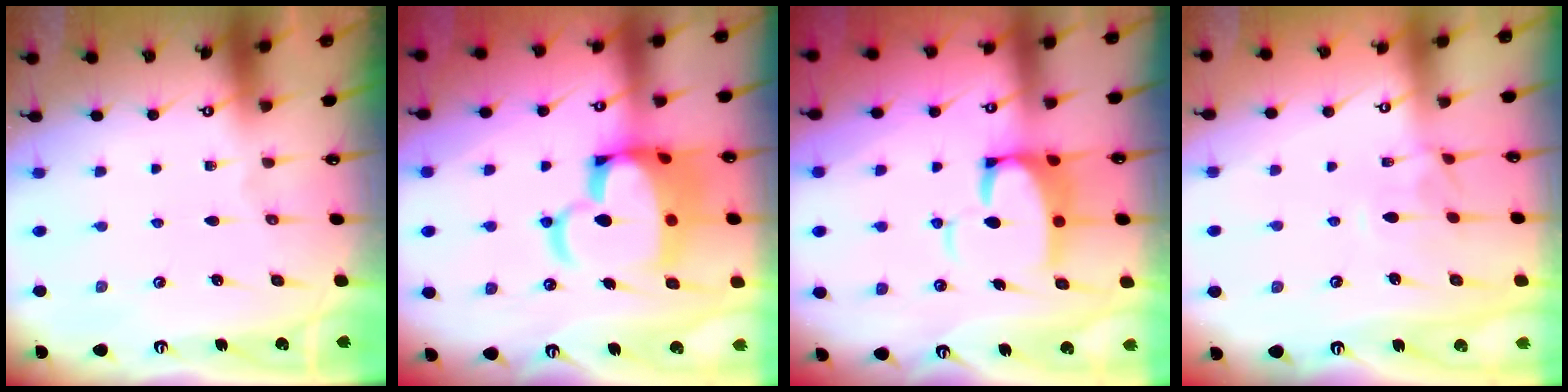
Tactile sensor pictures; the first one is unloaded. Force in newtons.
{"total": 15.9, "press": 15.8, "slide": 2.2}
{"total": 7.3, "press": 7.2, "slide": 1.4}
{"total": 2.1, "press": 2.0, "slide": 0.7}